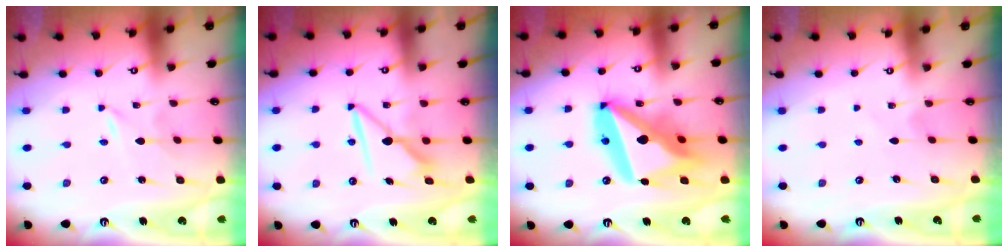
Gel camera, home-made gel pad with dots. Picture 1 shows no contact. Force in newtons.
{"total": 7.9, "press": 7.9, "slide": 0.6}
{"total": 23.8, "press": 23.6, "slide": 3.0}
{"total": 1.7, "press": 1.7, "slide": 0.3}